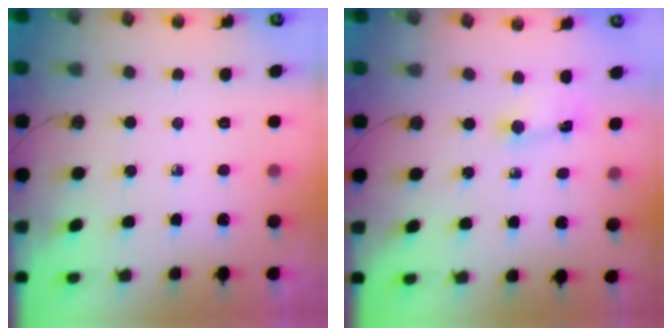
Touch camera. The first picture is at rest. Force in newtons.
{"total": 1.5, "press": 1.5, "slide": 0.2}